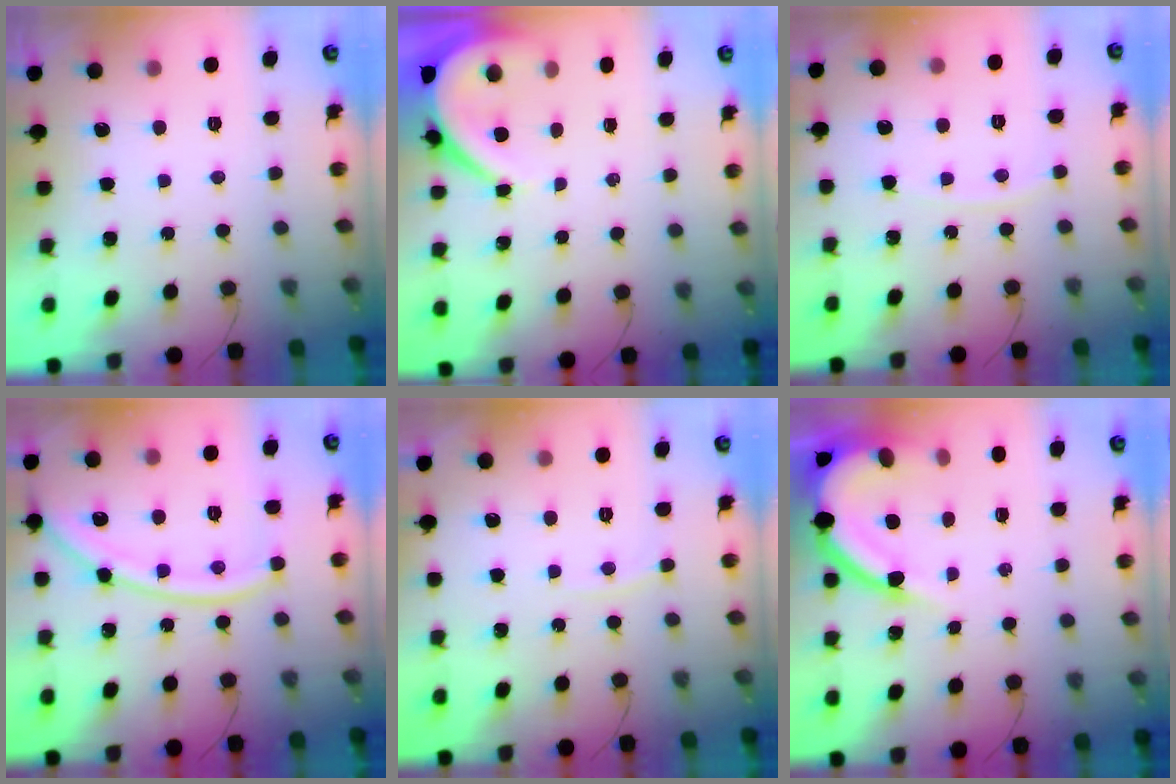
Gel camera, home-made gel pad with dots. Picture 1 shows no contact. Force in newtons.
{"total": 5.6, "press": 5.5, "slide": 0.6}
{"total": 5.4, "press": 5.3, "slide": 0.7}
{"total": 13.5, "press": 13.4, "slide": 1.8}
{"total": 3.2, "press": 3.2, "slide": 0.4}
{"total": 12.7, "press": 12.7, "slide": 1.1}